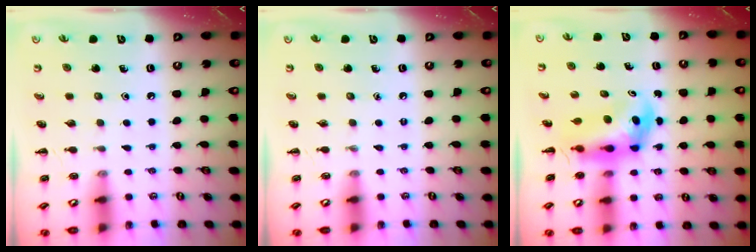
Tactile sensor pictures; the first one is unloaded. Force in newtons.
{"total": 0.0}
{"total": 4.8, "press": 4.5, "slide": 1.4}